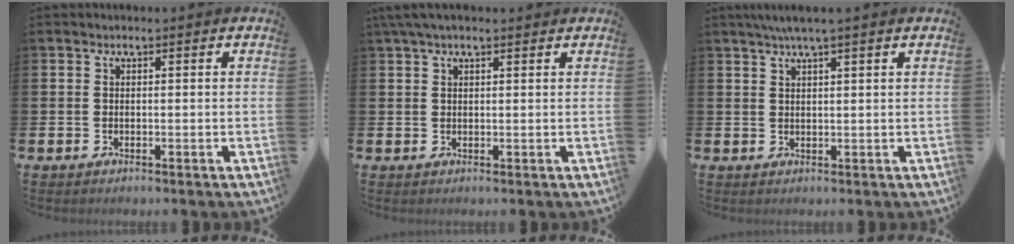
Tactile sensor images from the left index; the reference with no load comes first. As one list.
[{"total": 2.7, "force": [1.9, 0.7, 1.7], "torque": [-0.030, 0.003, 0.033]}, {"total": 2.8, "force": [2.2, -0.2, 1.8], "torque": [-0.043, 0.002, 0.040]}]